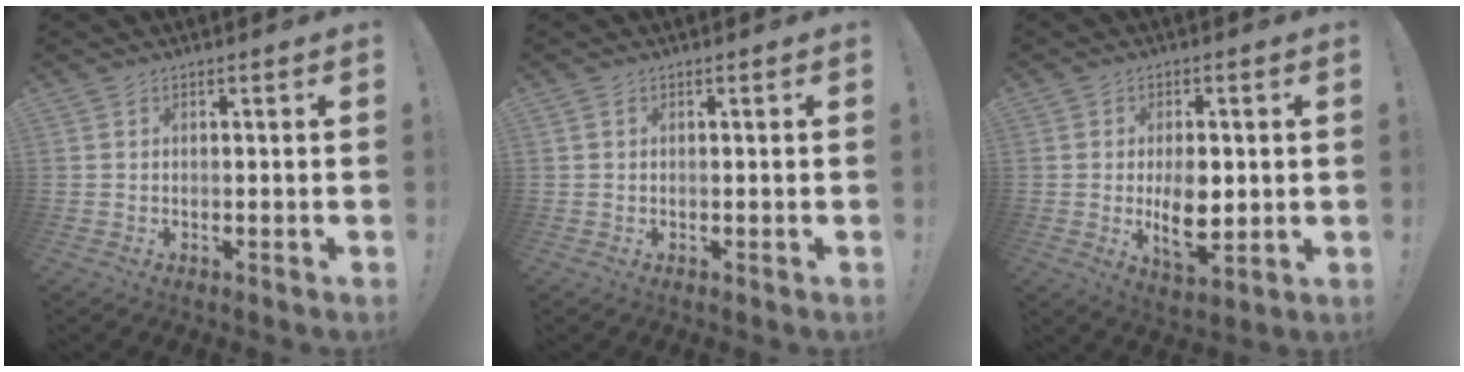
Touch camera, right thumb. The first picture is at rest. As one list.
[{"total": 0.0}, {"total": 10.1, "force": [-0.2, 5.6, 8.4], "torque": [-0.133, -0.013, -0.003]}]